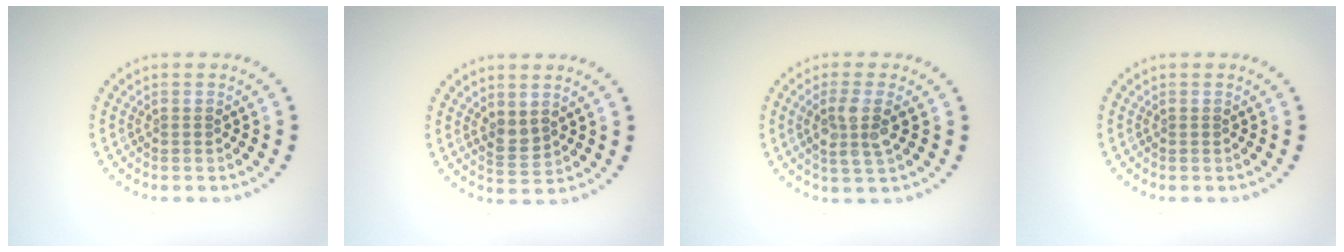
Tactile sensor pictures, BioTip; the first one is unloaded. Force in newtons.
{"total": 1.7, "press": 1.6, "slide": 0.7}
{"total": 2.9, "press": 2.6, "slide": 1.2}
{"total": 0.0}